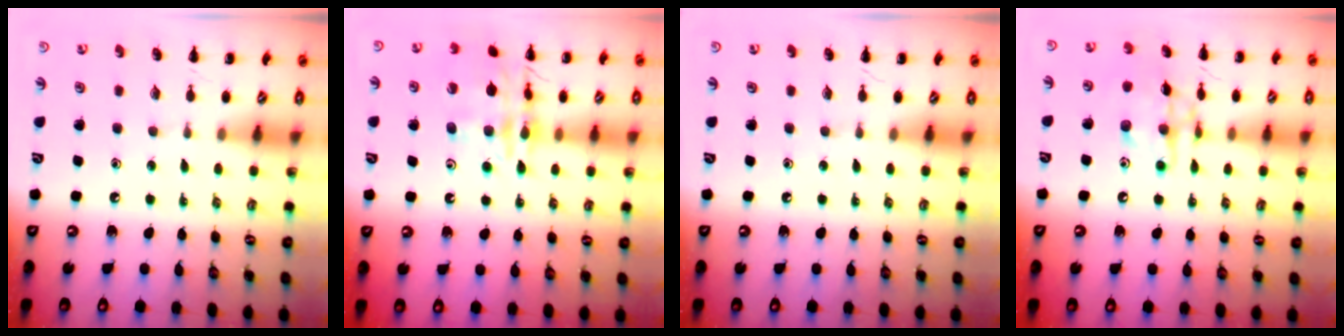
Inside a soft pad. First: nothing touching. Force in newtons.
{"total": 16.0, "press": 16.0, "slide": 1.7}
{"total": 0.0}
{"total": 13.7, "press": 13.6, "slide": 0.8}